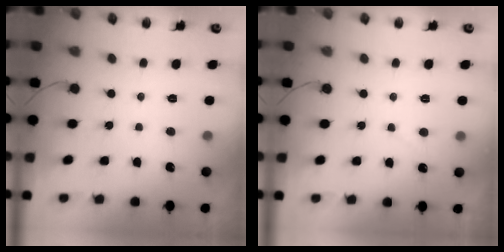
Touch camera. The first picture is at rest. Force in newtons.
{"total": 2.3, "press": 2.3, "slide": 0.2}